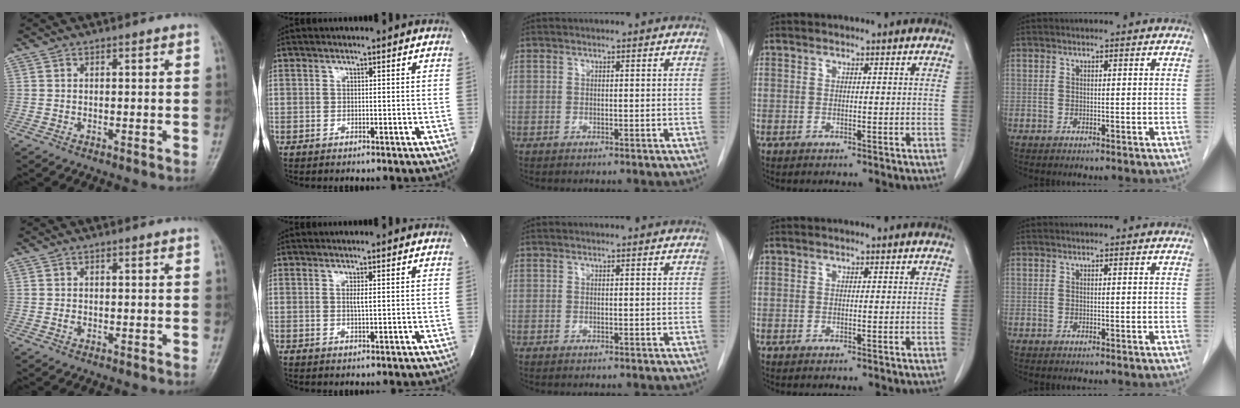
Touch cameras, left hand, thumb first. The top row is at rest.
{"thumb": {"total": 0.6, "force": [-0.2, 0.5, 0.3], "torque": [-0.005, 0.001, -0.004]}, "index": {"total": 1.0, "force": [0.1, -0.1, 1.0], "torque": [-0.024, -0.006, 0.001]}}